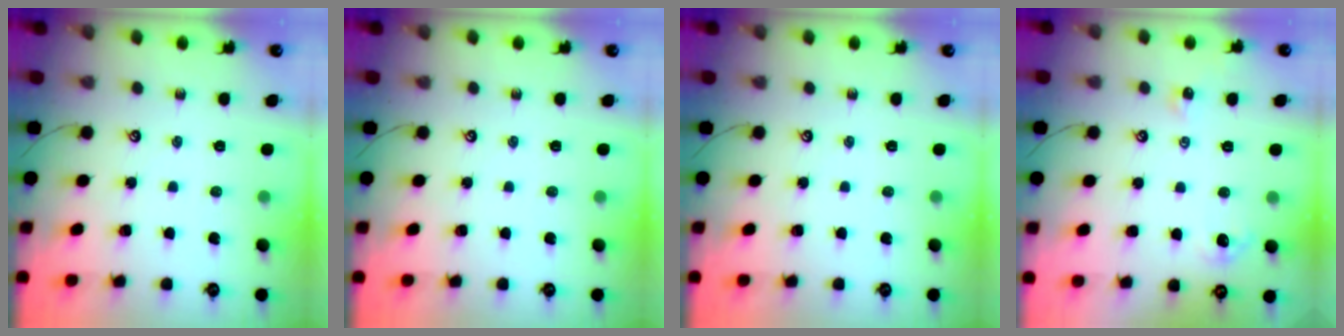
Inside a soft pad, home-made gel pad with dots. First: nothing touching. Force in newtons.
{"total": 0.0}
{"total": 0.0}
{"total": 3.7, "press": 3.7, "slide": 0.7}